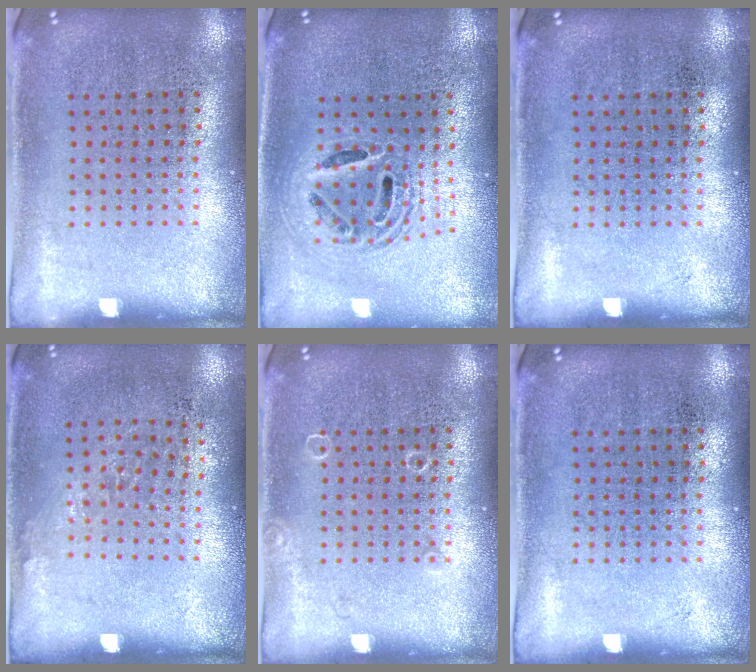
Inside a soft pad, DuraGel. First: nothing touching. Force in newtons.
{"total": 1.8, "press": 1.5, "slide": 1.1}
{"total": 0.0}
{"total": 0.8, "press": 0.6, "slide": 0.5}
{"total": 0.5, "press": 0.5, "slide": 0.1}
{"total": 0.0}